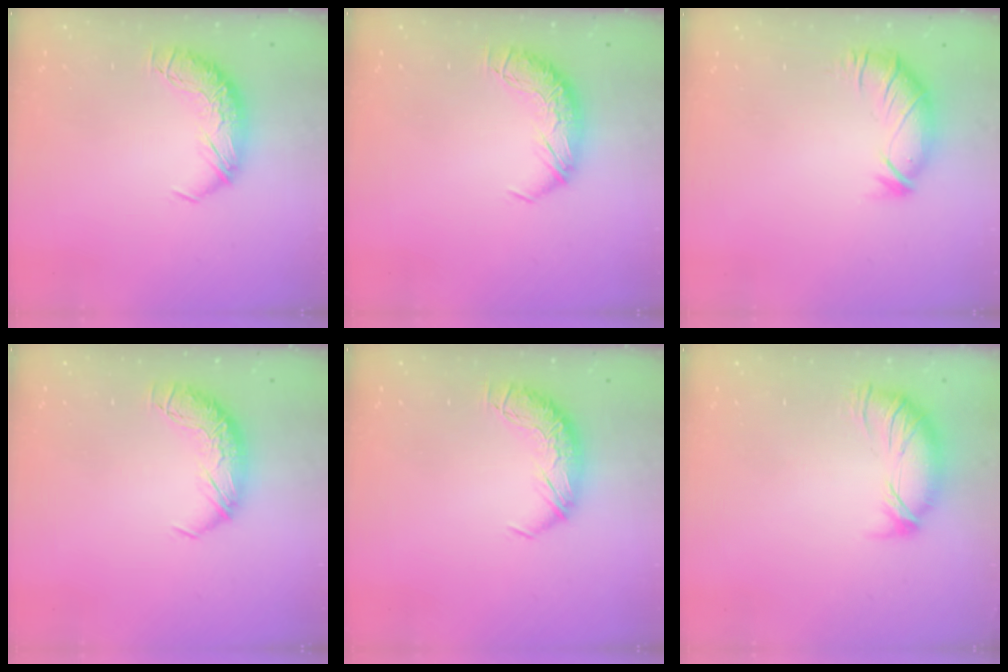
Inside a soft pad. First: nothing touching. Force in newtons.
{"total": 0.0}
{"total": 3.0, "press": 2.3, "slide": 2.0}
{"total": 0.0}
{"total": 0.0}
{"total": 3.7, "press": 3.3, "slide": 1.7}